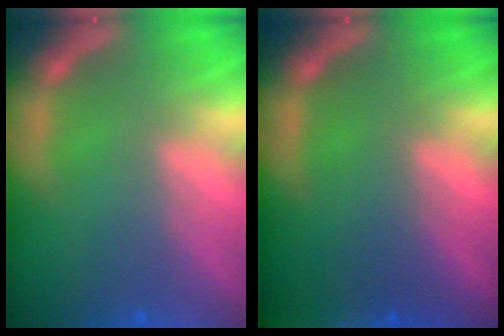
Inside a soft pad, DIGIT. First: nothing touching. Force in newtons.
{"total": 10.0}